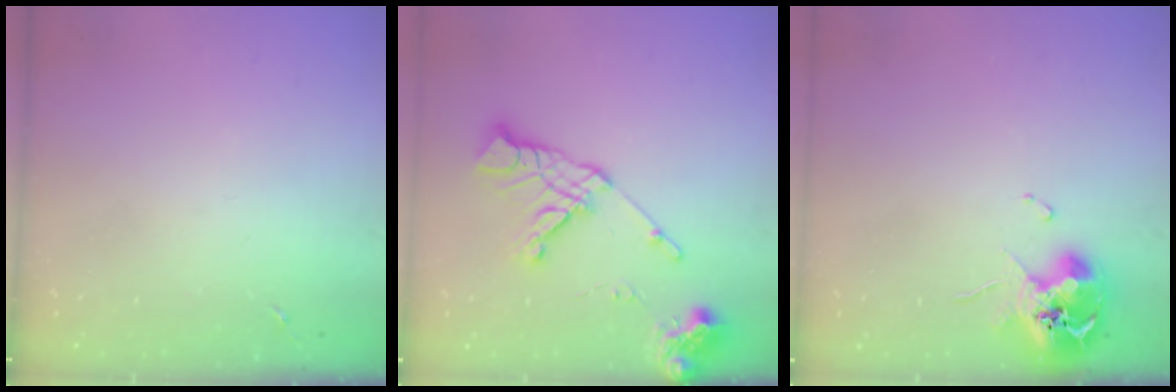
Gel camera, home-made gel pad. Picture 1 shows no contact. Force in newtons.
{"total": 14.4, "press": 14.3, "slide": 1.9}
{"total": 12.3, "press": 12.2, "slide": 1.6}